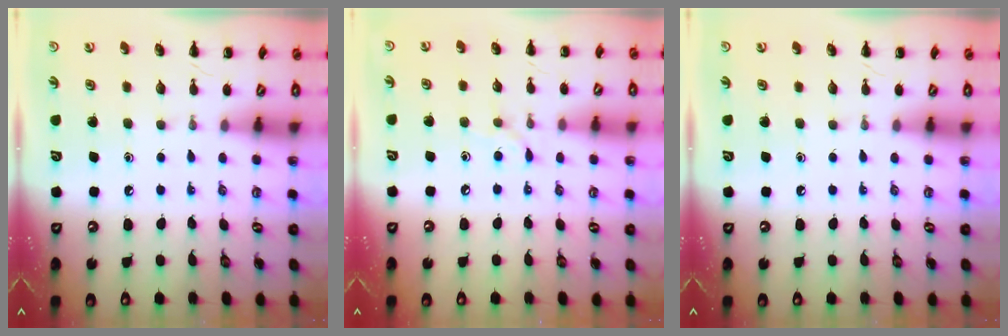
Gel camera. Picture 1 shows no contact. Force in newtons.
{"total": 5.4, "press": 5.1, "slide": 2.0}
{"total": 0.0}